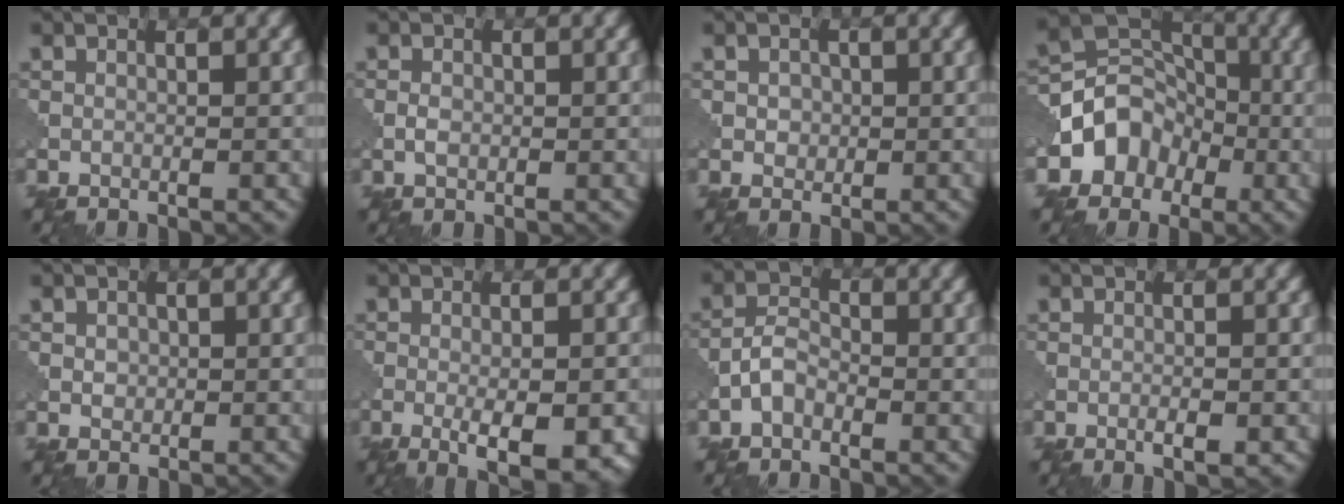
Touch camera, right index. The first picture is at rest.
{"total": 1.1, "force": [-0.2, 0.8, 0.8], "torque": [-0.017, 0.002, -0.007]}
{"total": 1.3, "force": [0.1, 1.2, 0.6], "torque": [-0.009, -0.001, 0.002]}
{"total": 5.1, "force": [-1.9, 4.3, 2.0], "torque": [-0.006, 0.013, -0.040]}
{"total": 1.0, "force": [0.2, 0.9, 0.4], "torque": [-0.007, 0.000, 0.003]}
{"total": 5.5, "force": [-2.1, 1.6, 4.9], "torque": [-0.080, -0.007, -0.030]}
{"total": 2.4, "force": [-1.2, 1.4, 1.5], "torque": [-0.028, 0.012, -0.031]}
{"total": 1.6, "force": [-0.7, 0.4, 1.4], "torque": [-0.023, -0.002, -0.011]}